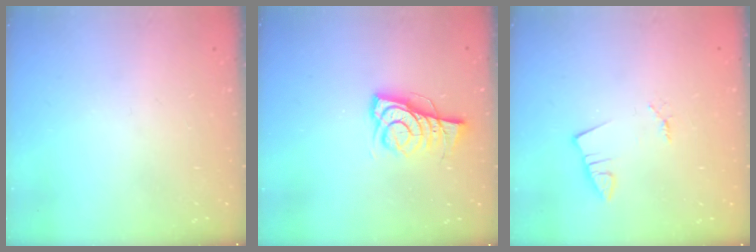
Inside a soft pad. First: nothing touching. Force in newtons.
{"total": 7.0, "press": 7.0, "slide": 1.0}
{"total": 1.4, "press": 1.4, "slide": 0.1}